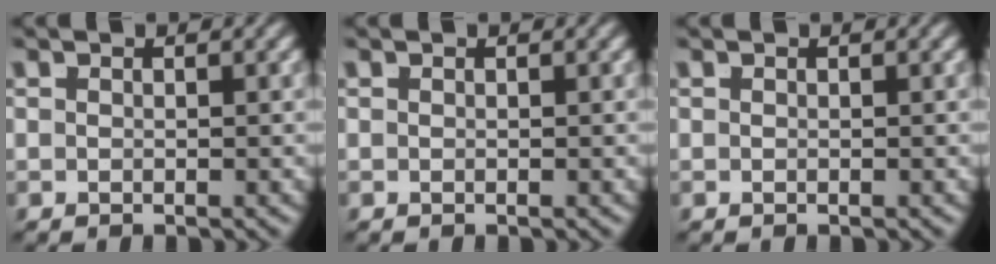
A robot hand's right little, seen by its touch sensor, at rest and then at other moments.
{"total": 0.0}
{"total": 0.0}